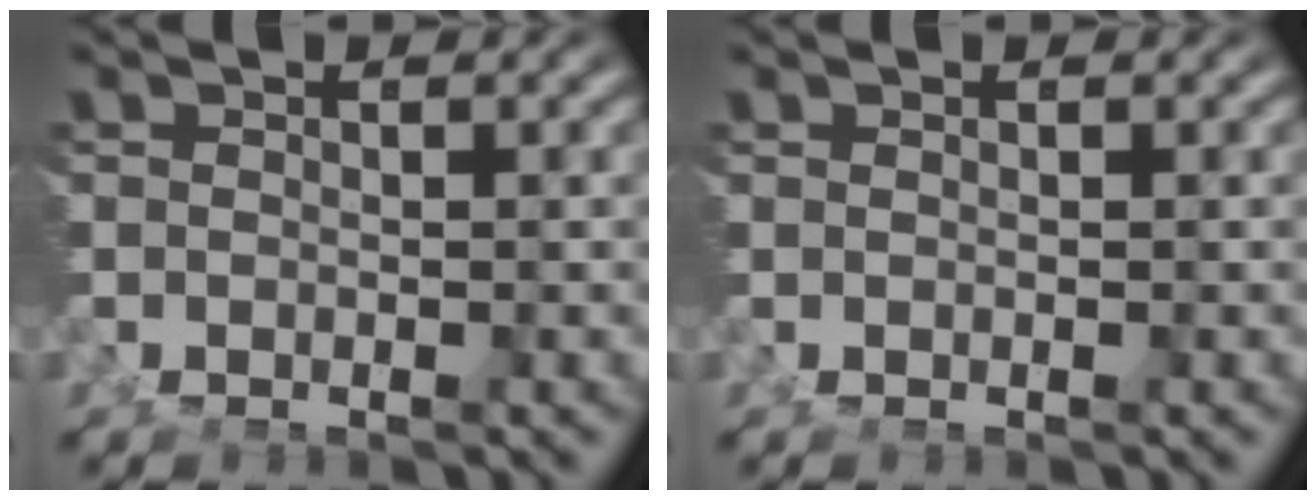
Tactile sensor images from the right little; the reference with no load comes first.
{"total": 0.0}